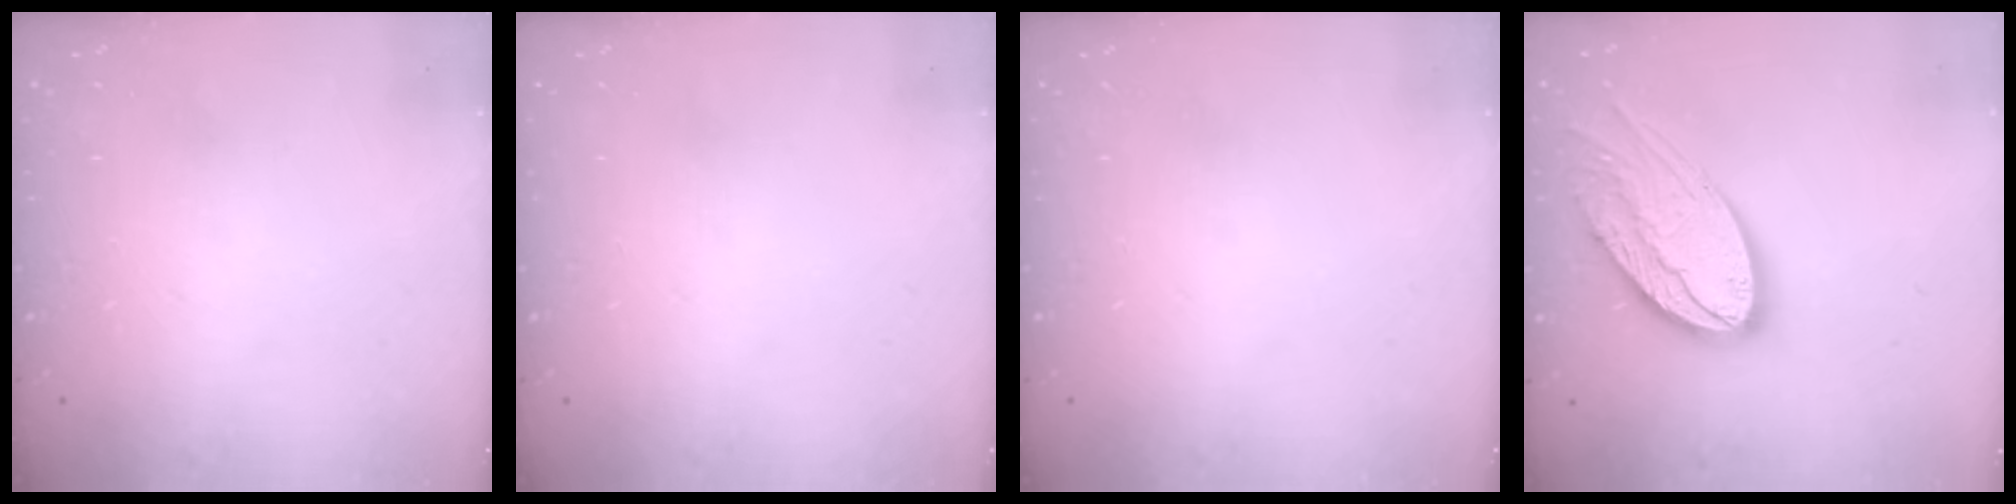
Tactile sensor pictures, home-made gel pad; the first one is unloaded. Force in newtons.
{"total": 0.0}
{"total": 0.0}
{"total": 20.8, "press": 20.7, "slide": 2.4}